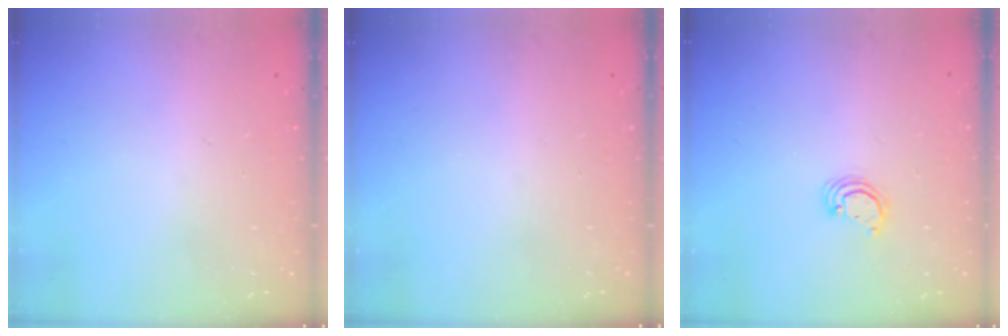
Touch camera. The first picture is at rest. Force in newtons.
{"total": 0.0}
{"total": 2.7, "press": 2.7, "slide": 0.2}